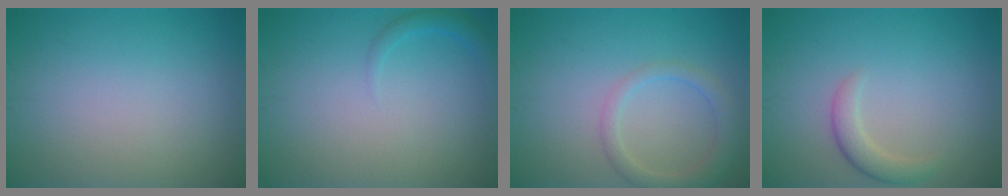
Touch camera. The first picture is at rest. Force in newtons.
{"total": 1.1, "press": 1.1, "slide": 0.1}
{"total": 2.7, "press": 2.7, "slide": 0.1}
{"total": 2.1, "press": 2.1, "slide": 0.1}